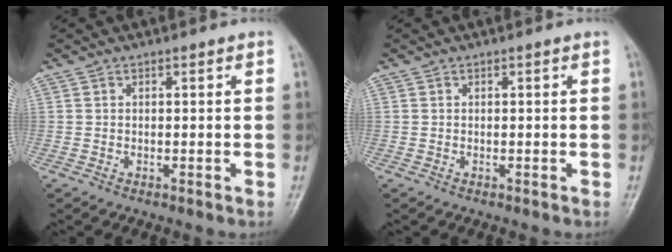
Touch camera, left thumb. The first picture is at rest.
{"total": 0.0}